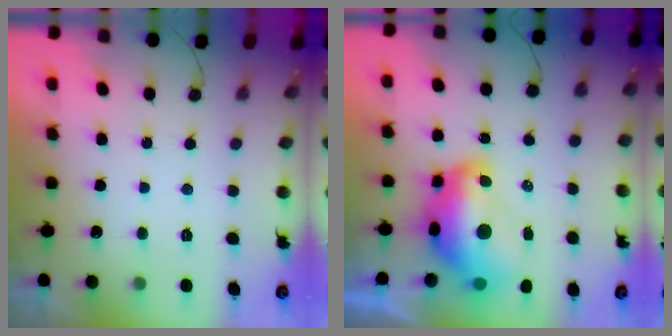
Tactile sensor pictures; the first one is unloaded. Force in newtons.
{"total": 16.3, "press": 16.2, "slide": 1.6}